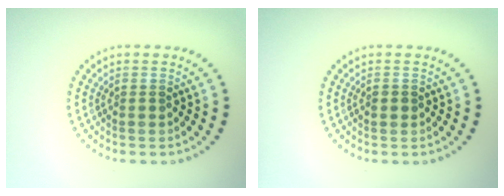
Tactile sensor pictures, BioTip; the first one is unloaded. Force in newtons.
{"total": 0.8, "press": 0.8, "slide": 0.3}